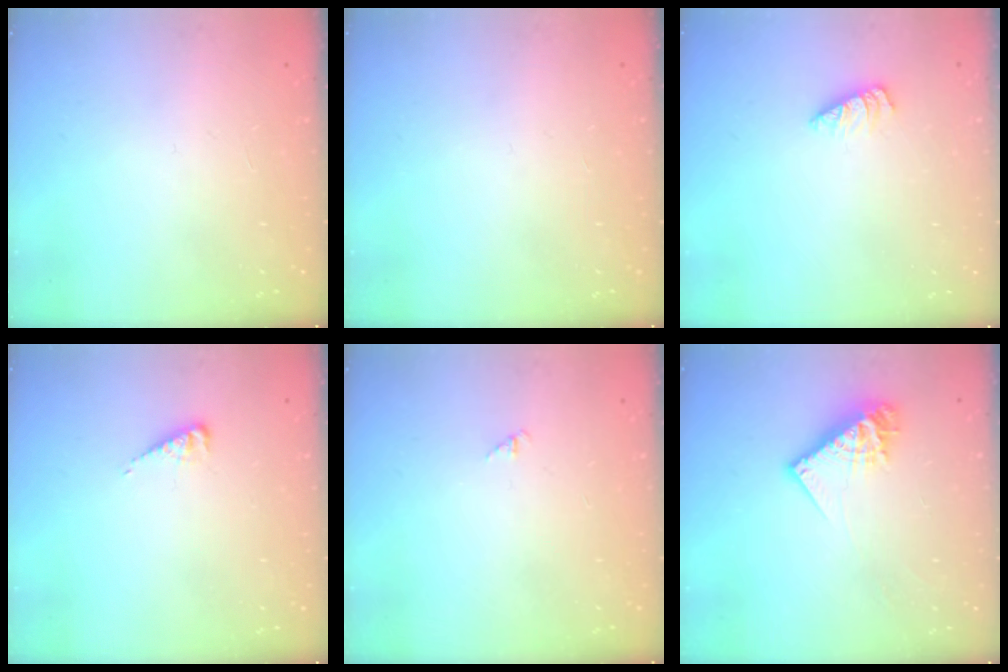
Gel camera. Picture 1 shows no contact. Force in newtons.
{"total": 0.0}
{"total": 1.1, "press": 1.1, "slide": 0.1}
{"total": 2.9, "press": 2.9, "slide": 0.4}
{"total": 1.3, "press": 1.2, "slide": 0.3}
{"total": 10.7, "press": 10.6, "slide": 1.0}